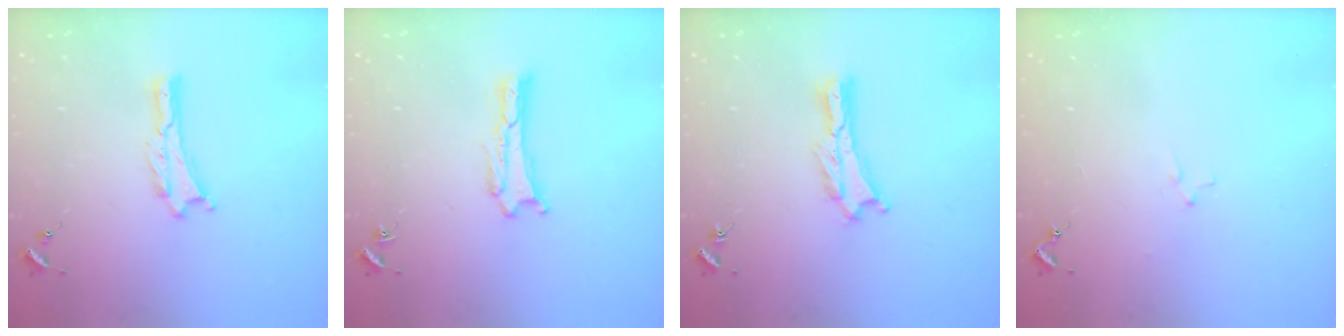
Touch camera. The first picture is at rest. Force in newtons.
{"total": 0.9, "press": 0.9, "slide": 0.0}
{"total": 0.7, "press": 0.7, "slide": 0.2}
{"total": 0.8, "press": 0.8, "slide": 0.2}